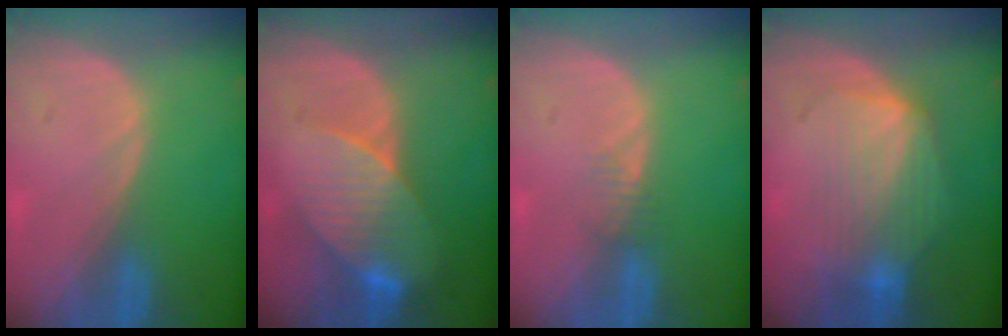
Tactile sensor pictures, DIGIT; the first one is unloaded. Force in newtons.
{"total": 8.4, "press": 7.6, "slide": 3.6}
{"total": 1.5, "press": 1.5, "slide": 0.2}
{"total": 7.4, "press": 7.3, "slide": 1.4}